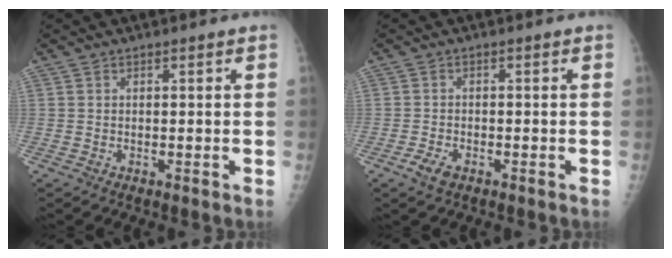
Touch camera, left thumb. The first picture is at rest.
{"total": 2.9, "force": [-1.7, 1.5, 1.8], "torque": [-0.038, 0.004, -0.032]}